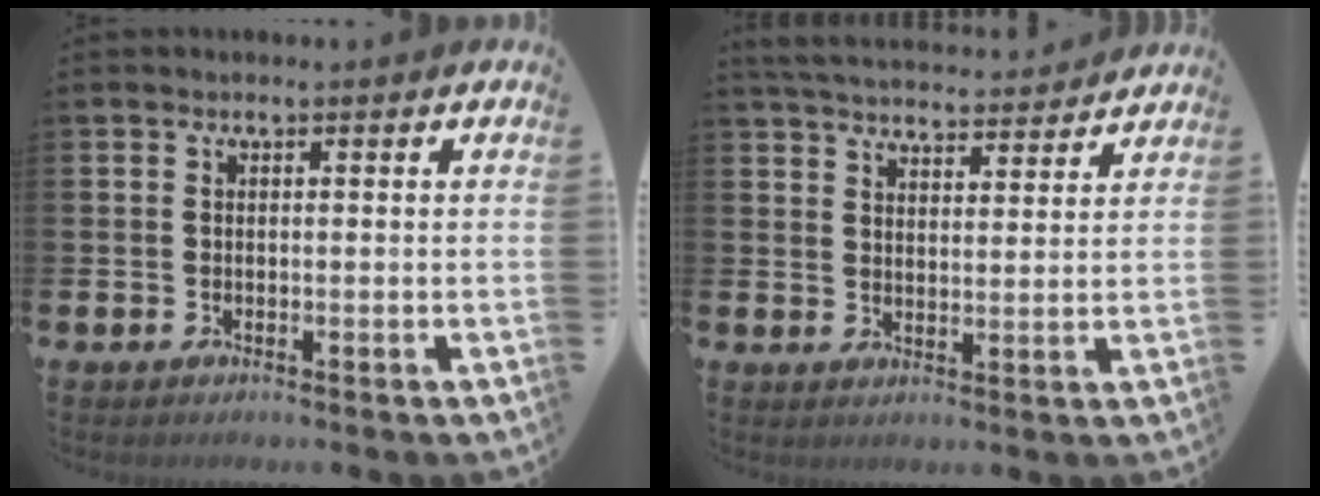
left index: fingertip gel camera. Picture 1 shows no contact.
{"total": 5.2, "force": [5.1, 0.8, 0.4], "torque": [-0.020, -0.035, 0.089]}